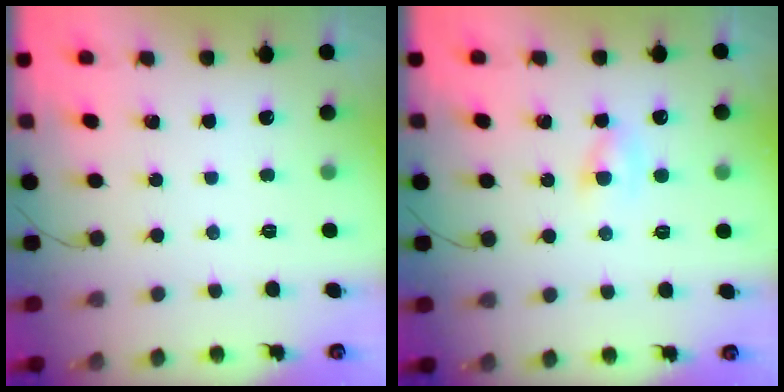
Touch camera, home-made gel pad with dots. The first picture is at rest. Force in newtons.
{"total": 2.4, "press": 2.1, "slide": 1.2}